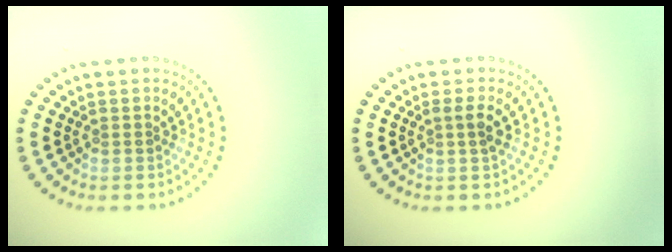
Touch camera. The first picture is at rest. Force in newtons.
{"total": 1.5, "press": 1.2, "slide": 0.9}